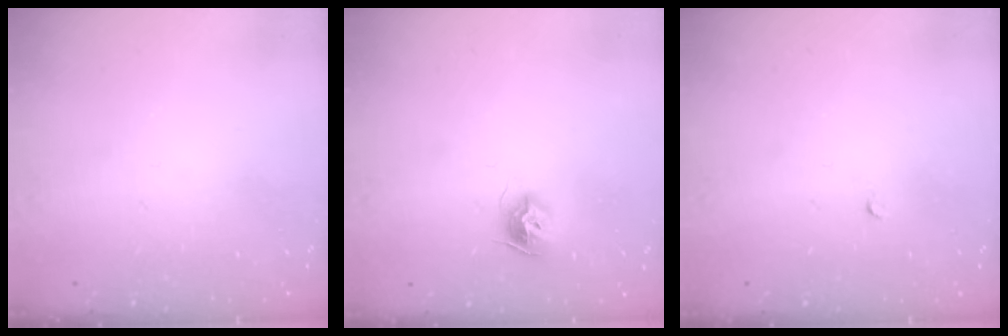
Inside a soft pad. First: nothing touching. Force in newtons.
{"total": 8.0, "press": 7.9, "slide": 0.5}
{"total": 2.0, "press": 2.0, "slide": 0.3}